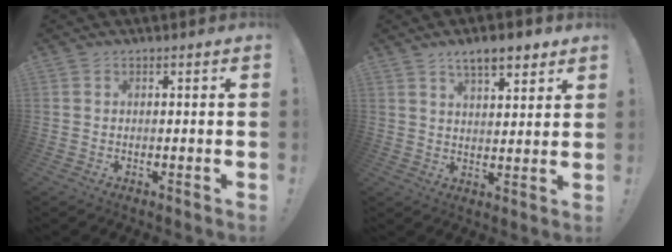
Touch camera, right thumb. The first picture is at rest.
{"total": 8.4, "force": [5.7, 3.1, 5.3], "torque": [-0.071, -0.025, 0.099]}